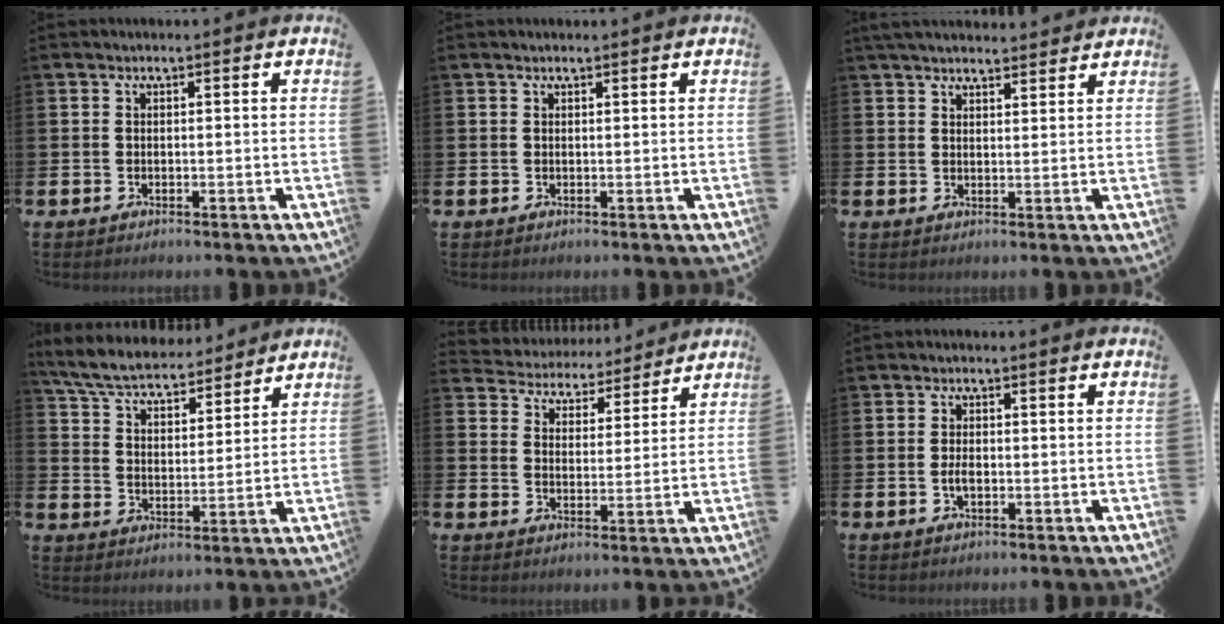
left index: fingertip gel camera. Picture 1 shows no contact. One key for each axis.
{"total": 0.6, "fx": 0.6, "fy": 0.0, "fz": 0.2, "tx": -0.002, "ty": 0.000, "tz": 0.010}
{"total": 3.8, "fx": 3.7, "fy": 0.6, "fz": 0.6, "tx": -0.017, "ty": -0.014, "tz": 0.067}
{"total": 6.7, "fx": 6.4, "fy": 1.4, "fz": 1.6, "tx": -0.065, "ty": -0.034, "tz": 0.113}
{"total": 4.6, "fx": 4.3, "fy": 1.6, "fz": -0.5, "tx": -0.016, "ty": -0.039, "tz": 0.073}
{"total": 1.8, "fx": -0.4, "fy": 0.8, "fz": 1.6, "tx": -0.029, "ty": 0.000, "tz": -0.008}